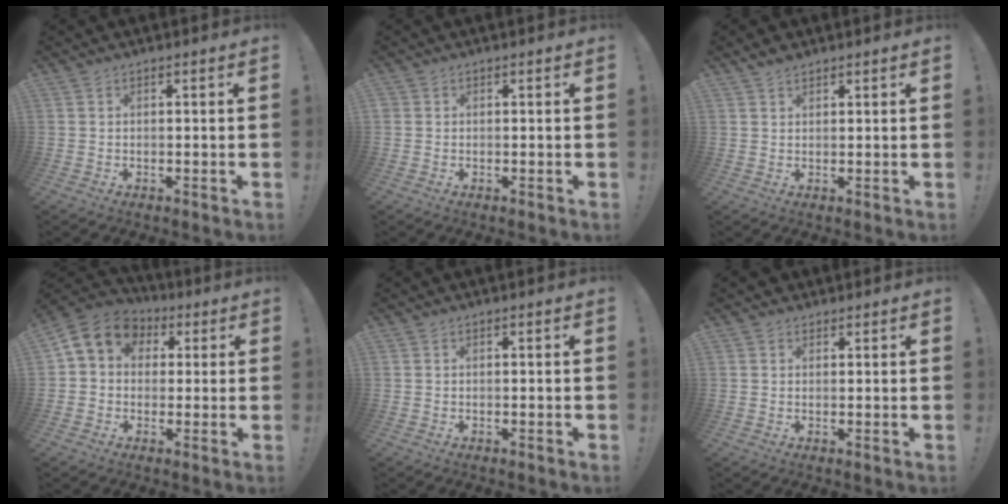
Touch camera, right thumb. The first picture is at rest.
{"total": 0.7, "force": [0.3, 0.6, 0.1], "torque": [-0.006, 0.004, 0.006]}
{"total": 2.3, "force": [1.9, 1.0, 0.9], "torque": [-0.010, -0.010, 0.034]}
{"total": 8.9, "force": [2.6, 7.4, 4.1], "torque": [-0.064, 0.000, 0.055]}
{"total": 0.0}
{"total": 1.9, "force": [1.3, 1.3, 0.3], "torque": [-0.001, -0.004, 0.023]}